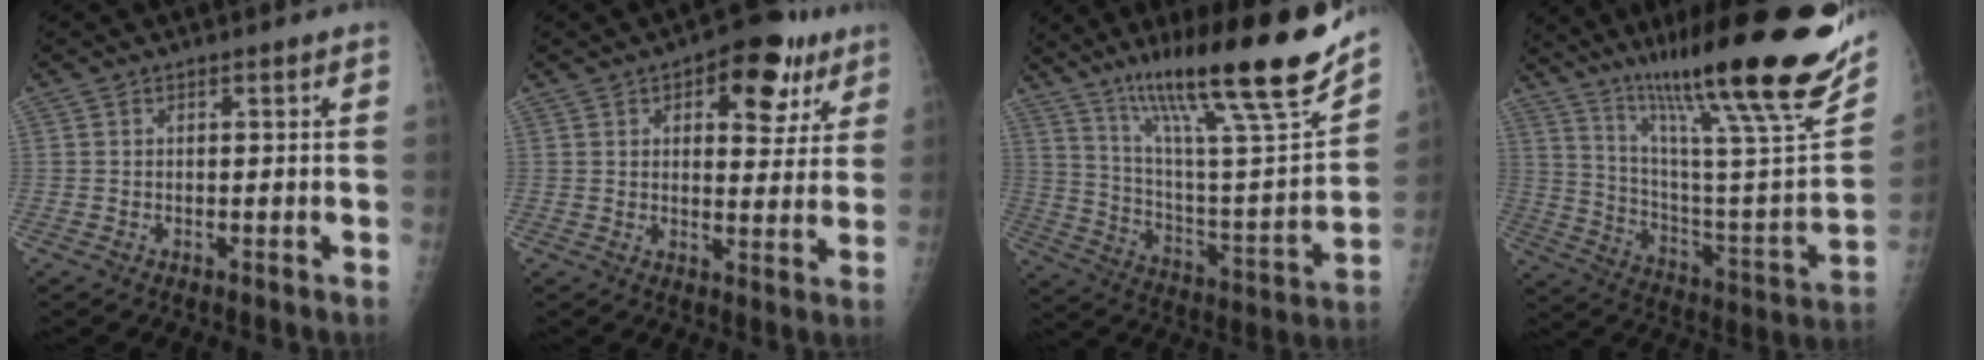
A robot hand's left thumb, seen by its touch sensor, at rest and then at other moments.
{"total": 12.7, "force": [6.4, 6.4, 8.9], "torque": [-0.069, -0.015, 0.080]}
{"total": 26.6, "force": [17.8, 3.4, 19.5], "torque": [-0.294, -0.059, 0.302]}
{"total": 32.5, "force": [22.4, 3.6, 23.3], "torque": [-0.343, -0.093, 0.347]}